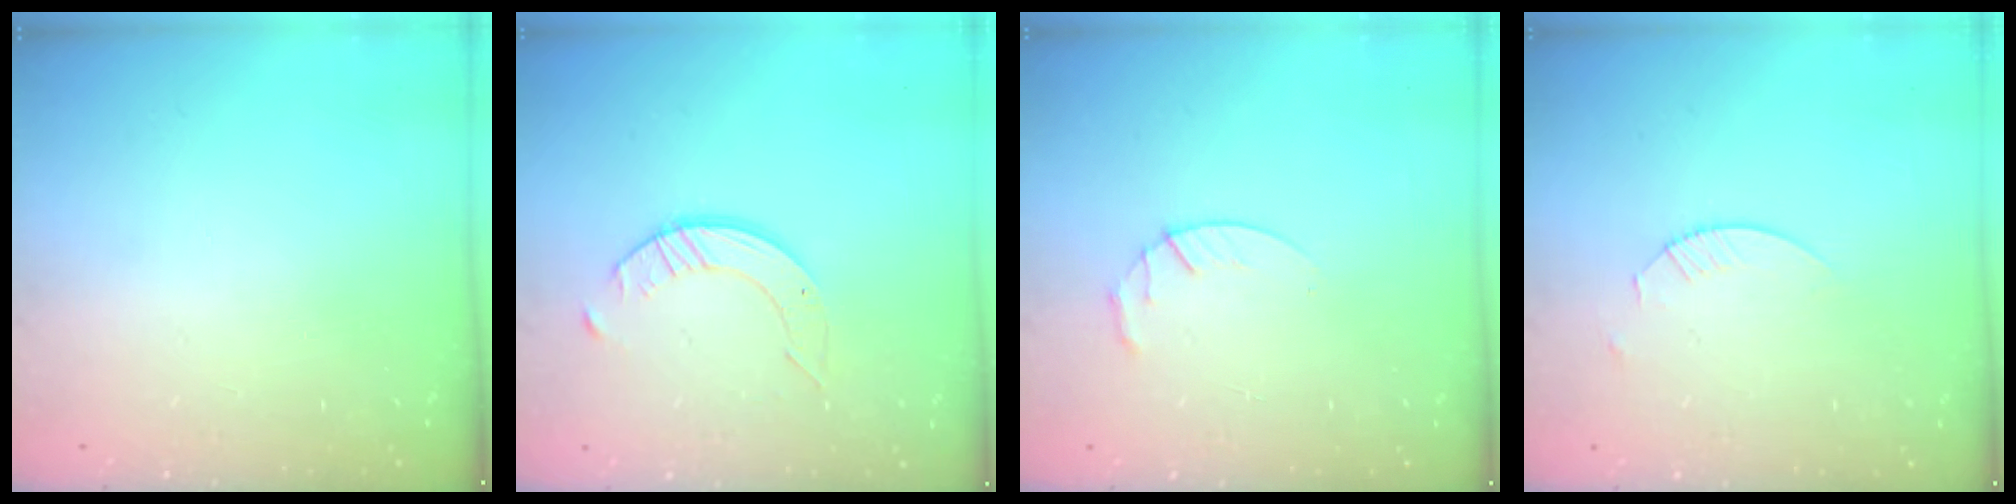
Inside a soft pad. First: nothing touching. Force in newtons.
{"total": 3.5, "press": 3.5, "slide": 0.3}
{"total": 3.0, "press": 2.9, "slide": 0.5}
{"total": 1.8, "press": 1.8, "slide": 0.2}